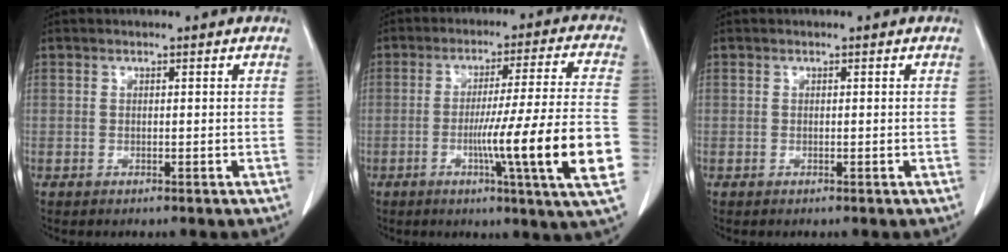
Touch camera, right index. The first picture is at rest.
{"total": 16.7, "force": [-4.2, -1.6, 16.0], "torque": [-0.222, -0.012, -0.067]}
{"total": 0.0}